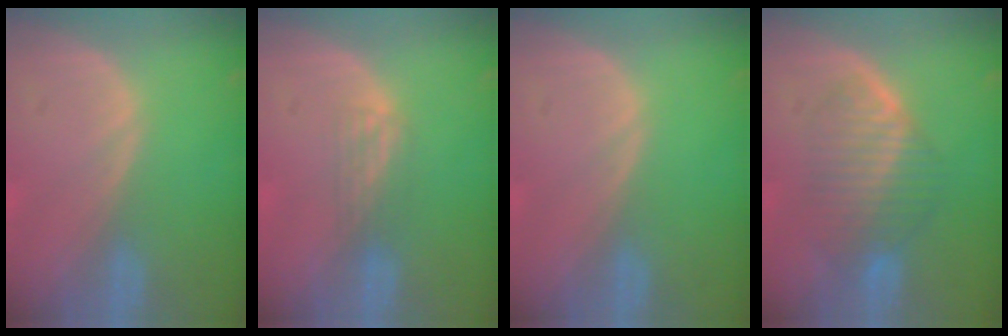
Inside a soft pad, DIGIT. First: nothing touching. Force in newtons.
{"total": 2.2, "press": 1.8, "slide": 1.2}
{"total": 0.0}
{"total": 7.0, "press": 6.5, "slide": 2.5}